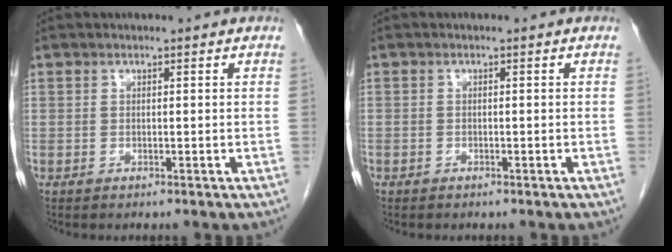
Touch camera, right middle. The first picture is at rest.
{"total": 0.6, "force": [-0.4, 0.4, 0.0], "torque": [-0.002, 0.005, -0.010]}